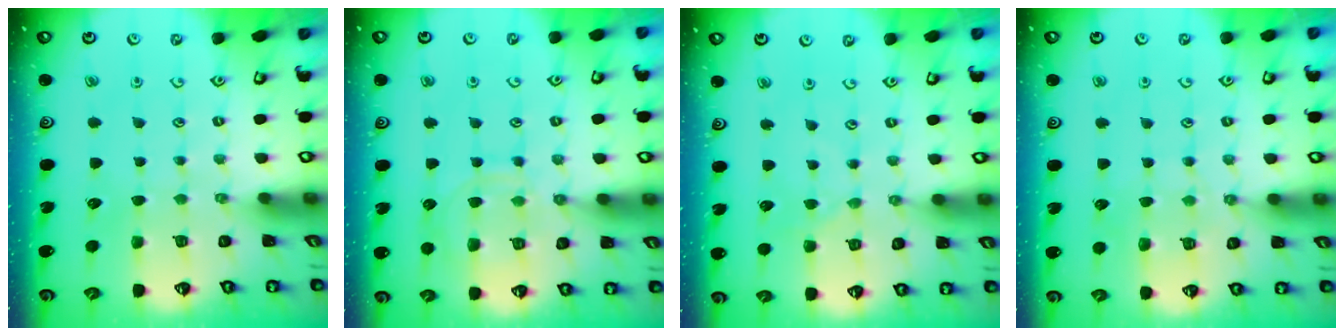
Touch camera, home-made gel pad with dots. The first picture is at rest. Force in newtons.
{"total": 10.7, "press": 10.7, "slide": 1.0}
{"total": 0.0}
{"total": 6.5, "press": 6.4, "slide": 0.6}